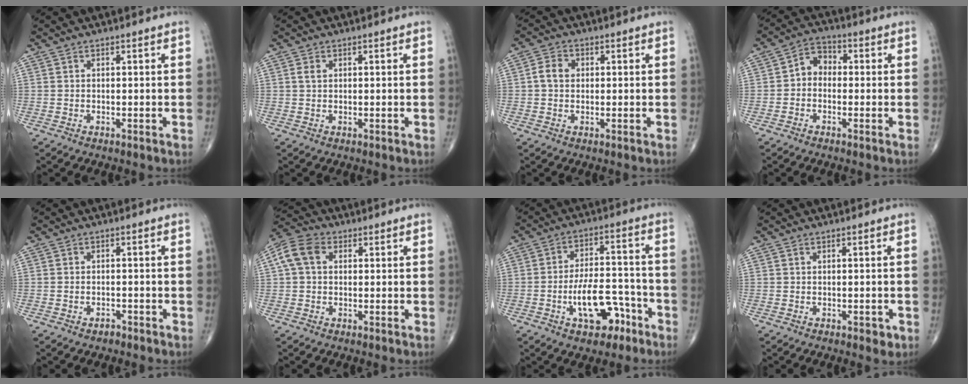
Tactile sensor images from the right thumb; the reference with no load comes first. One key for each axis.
{"total": 1.5, "fx": 0.5, "fy": 1.0, "fz": 1.1, "tx": -0.023, "ty": 0.003, "tz": 0.011}
{"total": 4.0, "fx": 0.4, "fy": 3.1, "fz": 2.5, "tx": -0.043, "ty": 0.009, "tz": 0.001}
{"total": 5.2, "fx": -0.5, "fy": 4.2, "fz": 3.1, "tx": -0.028, "ty": 0.022, "tz": -0.026}
{"total": 1.2, "fx": -0.9, "fy": 0.7, "fz": 0.3, "tx": -0.006, "ty": 0.005, "tz": -0.014}
{"total": 7.0, "fx": 1.5, "fy": 5.0, "fz": 4.6, "tx": -0.097, "ty": 0.023, "tz": 0.021}
{"total": 11.5, "fx": -5.4, "fy": 6.0, "fz": 8.3, "tx": -0.115, "ty": 0.047, "tz": -0.081}
{"total": 1.9, "fx": -0.5, "fy": 1.0, "fz": 1.6, "tx": -0.013, "ty": 0.000, "tz": -0.004}